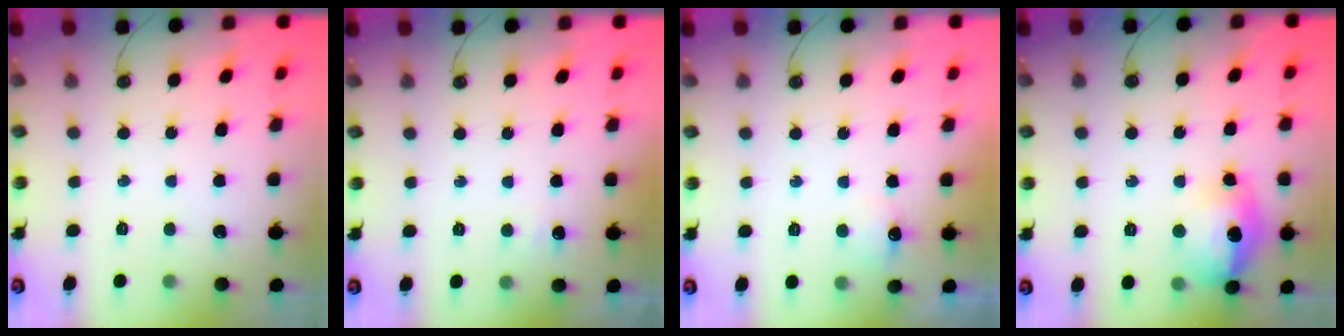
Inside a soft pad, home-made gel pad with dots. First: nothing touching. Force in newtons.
{"total": 3.7, "press": 3.6, "slide": 0.9}
{"total": 5.9, "press": 5.8, "slide": 0.9}
{"total": 16.2, "press": 16.1, "slide": 1.4}